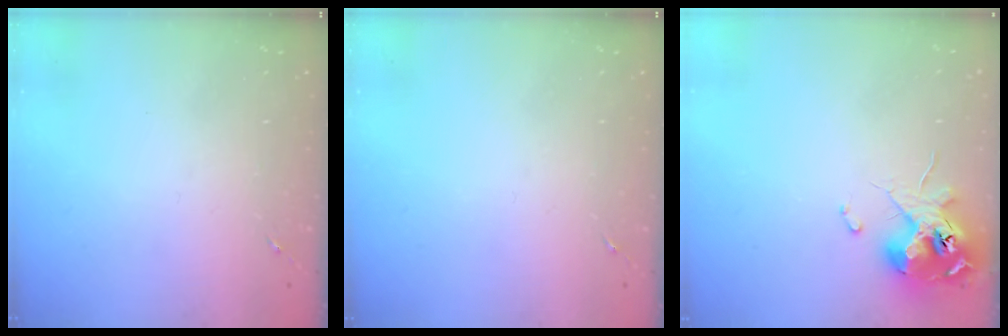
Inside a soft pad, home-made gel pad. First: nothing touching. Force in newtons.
{"total": 0.0}
{"total": 11.9, "press": 11.8, "slide": 1.2}